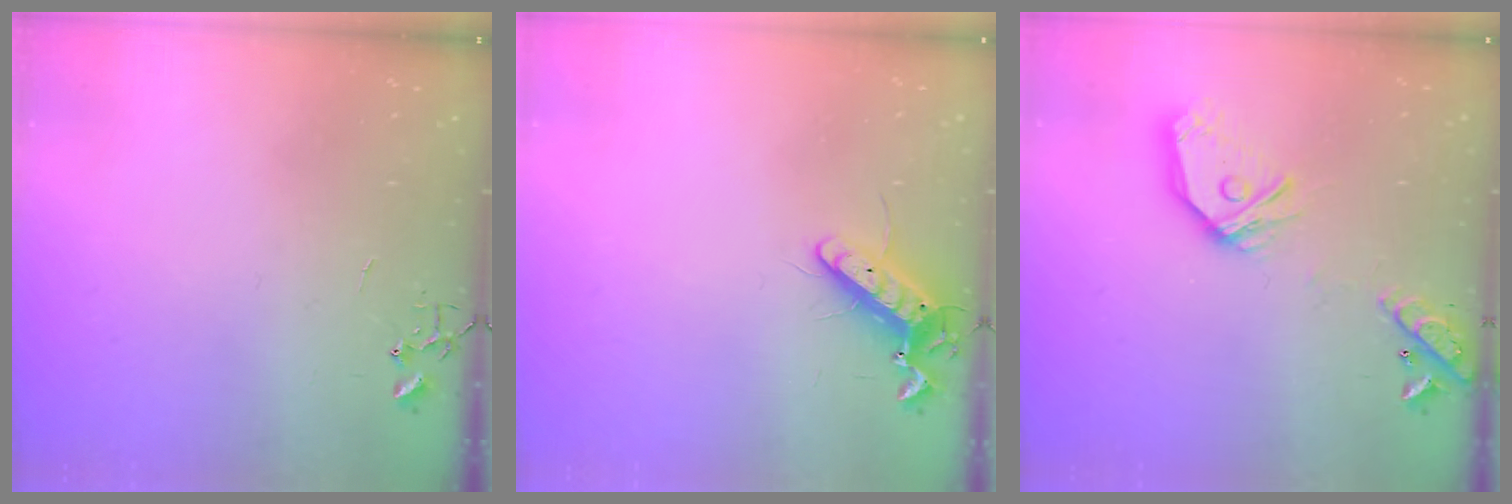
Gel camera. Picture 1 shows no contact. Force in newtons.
{"total": 11.2, "press": 11.1, "slide": 1.4}
{"total": 18.6, "press": 18.4, "slide": 2.5}